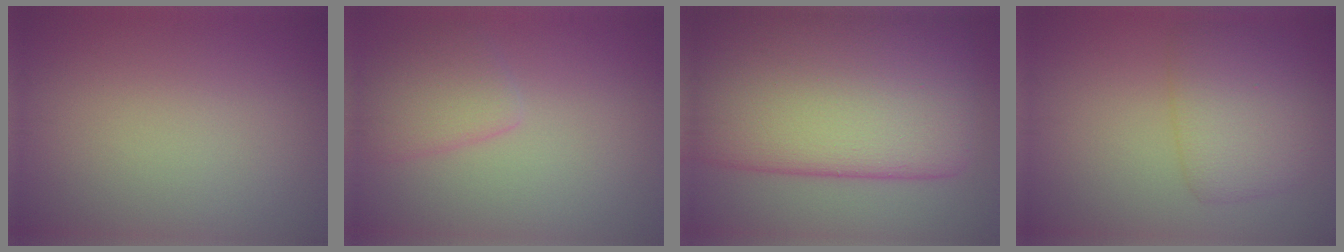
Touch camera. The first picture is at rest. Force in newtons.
{"total": 2.6, "press": 2.6, "slide": 0.2}
{"total": 16.4, "press": 16.4, "slide": 0.6}
{"total": 4.5, "press": 4.5, "slide": 0.2}